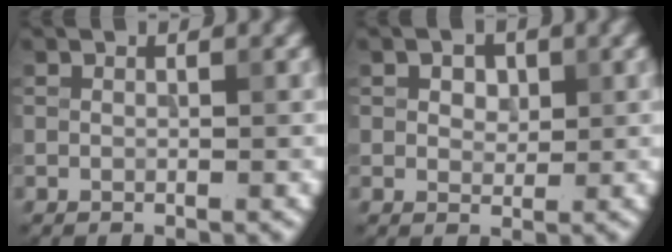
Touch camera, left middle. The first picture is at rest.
{"total": 2.0, "force": [0.8, 1.4, 1.1], "torque": [-0.019, 0.003, 0.010]}